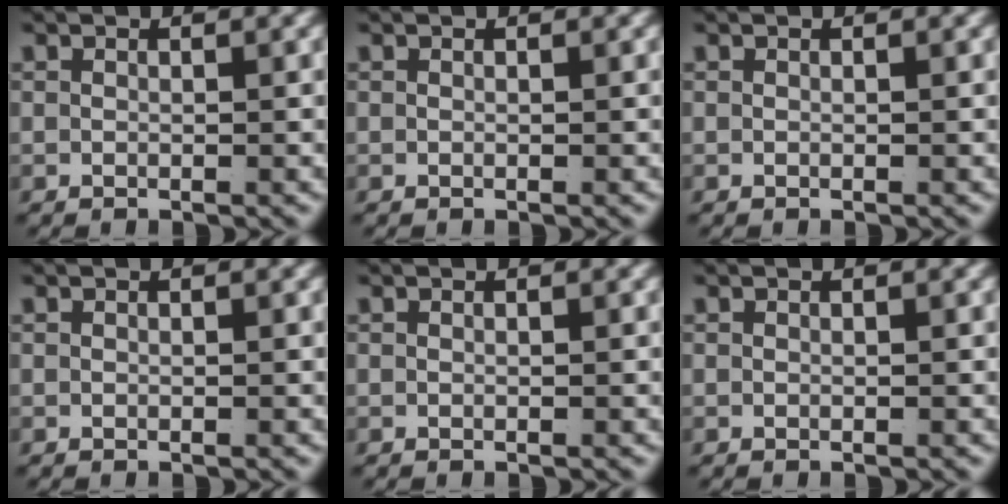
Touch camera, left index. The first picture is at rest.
{"total": 0.0}
{"total": 0.0}
{"total": 0.0}
{"total": 0.0}
{"total": 0.0}